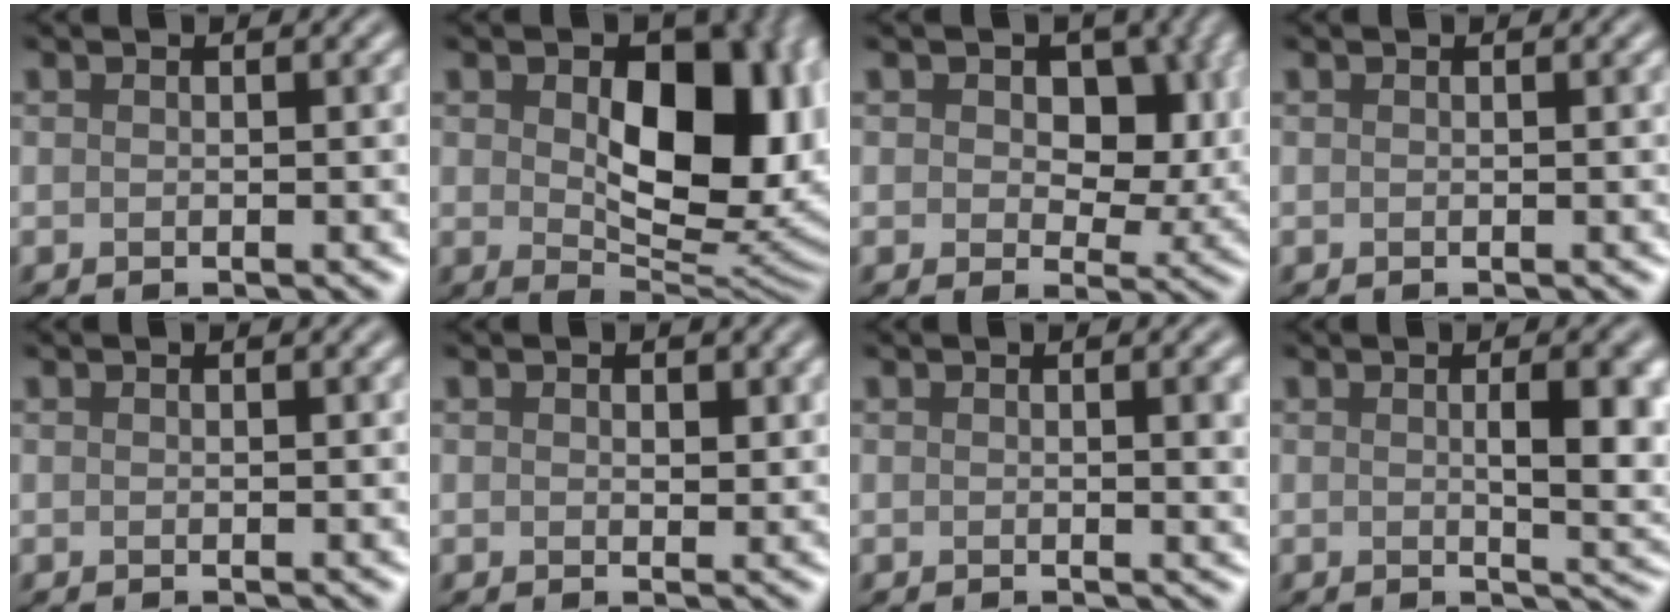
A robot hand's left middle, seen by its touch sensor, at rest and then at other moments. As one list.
[{"total": 13.1, "force": [1.7, 8.0, 10.2], "torque": [-0.127, -0.009, 0.041]}, {"total": 8.2, "force": [2.0, 5.3, 6.0], "torque": [-0.075, -0.002, 0.020]}, {"total": 0.0}, {"total": 0.0}, {"total": 1.0, "force": [0.5, 0.7, 0.5], "torque": [-0.006, -0.004, 0.009]}, {"total": 2.7, "force": [0.5, 0.8, 2.5], "torque": [-0.024, 0.002, 0.004]}, {"total": 5.8, "force": [0.7, 1.6, 5.5], "torque": [-0.066, 0.001, 0.013]}]